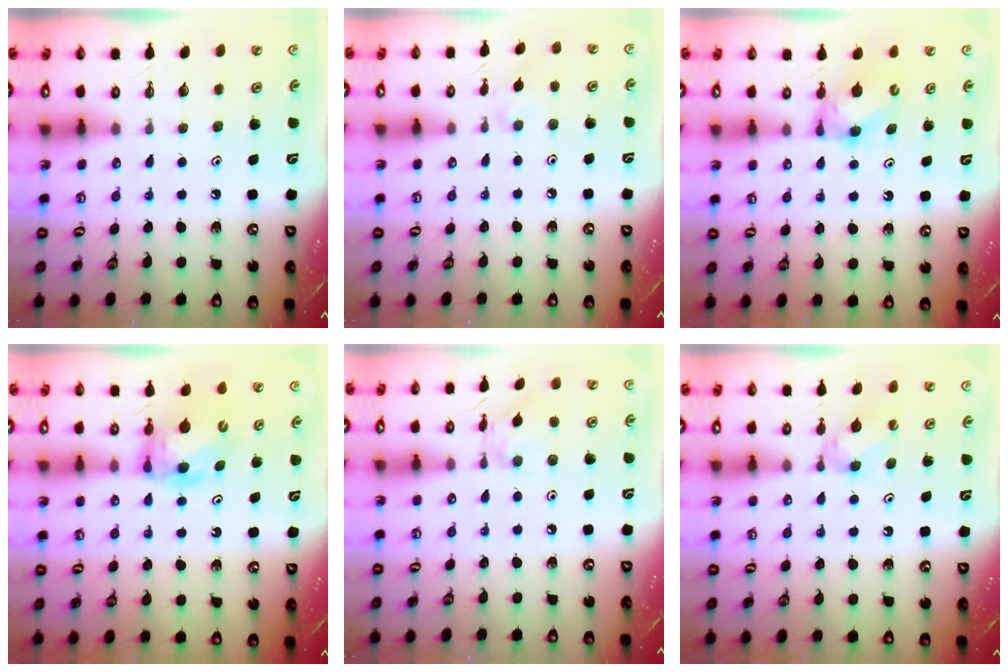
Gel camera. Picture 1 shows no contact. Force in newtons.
{"total": 2.1, "press": 2.0, "slide": 0.4}
{"total": 7.1, "press": 7.1, "slide": 0.1}
{"total": 6.7, "press": 6.7, "slide": 0.3}
{"total": 2.7, "press": 2.7, "slide": 0.2}
{"total": 3.3, "press": 3.3, "slide": 0.7}